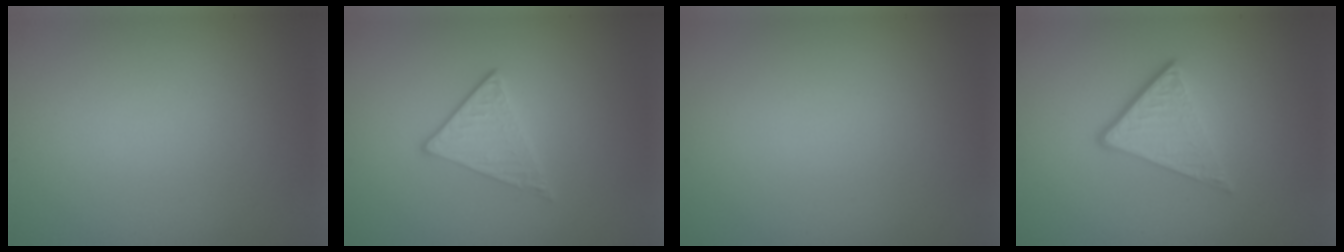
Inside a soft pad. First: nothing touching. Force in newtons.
{"total": 2.0, "press": 1.7, "slide": 1.0}
{"total": 0.0}
{"total": 3.7, "press": 2.5, "slide": 2.7}